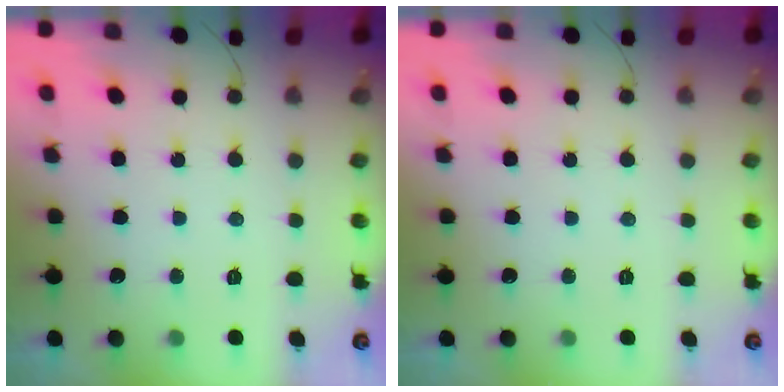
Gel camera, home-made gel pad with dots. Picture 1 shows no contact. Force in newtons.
{"total": 0.0}